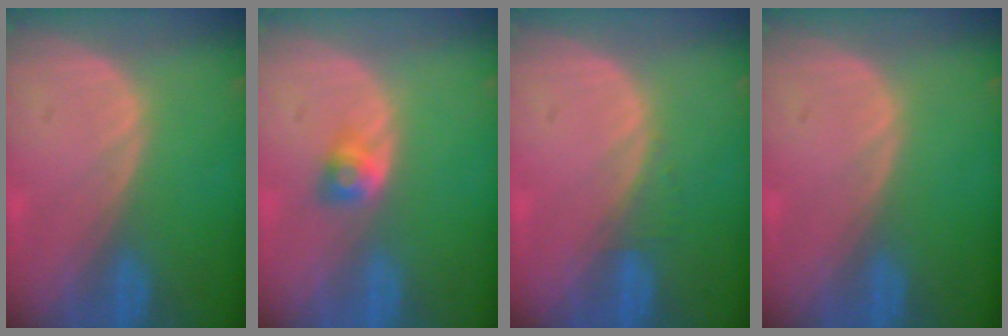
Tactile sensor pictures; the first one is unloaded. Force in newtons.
{"total": 2.7, "press": 2.4, "slide": 1.3}
{"total": 1.2, "press": 1.1, "slide": 0.4}
{"total": 0.0}